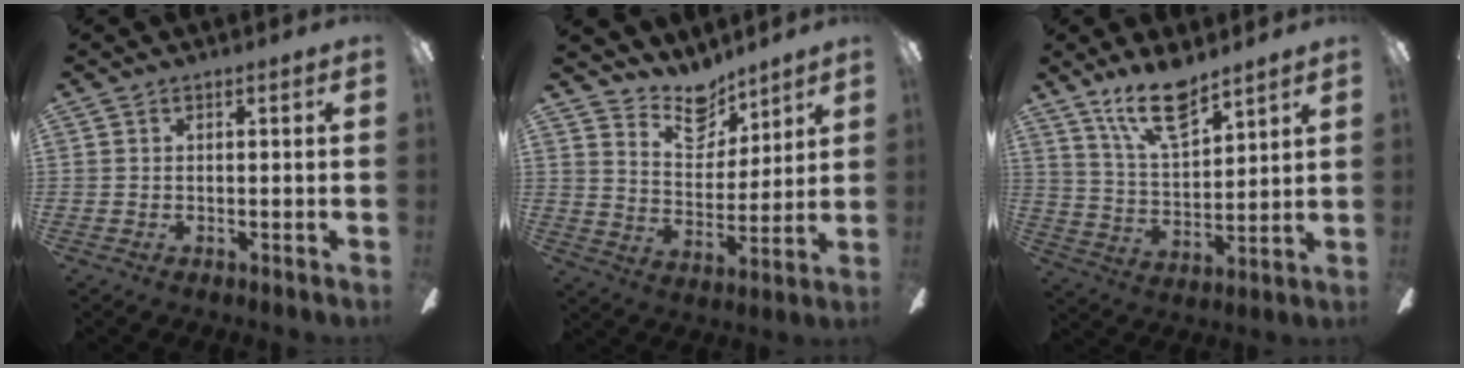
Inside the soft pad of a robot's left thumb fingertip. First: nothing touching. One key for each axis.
{"total": 11.2, "fx": 9.4, "fy": 5.1, "fz": 3.4, "tx": -0.055, "ty": -0.063, "tz": 0.175}
{"total": 11.2, "fx": 8.2, "fy": 4.1, "fz": 6.3, "tx": -0.103, "ty": -0.043, "tz": 0.146}